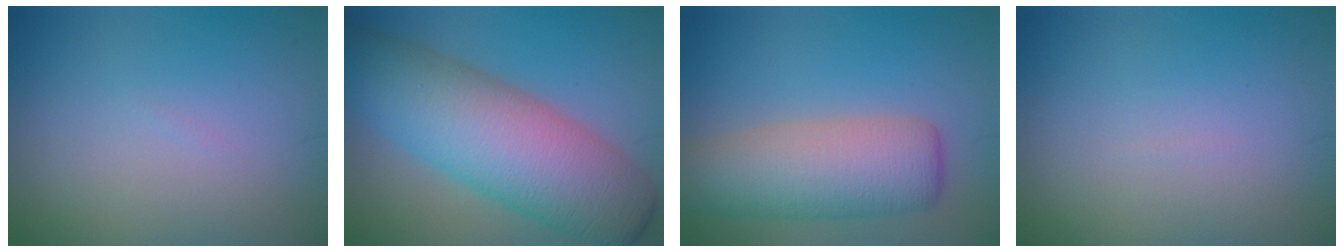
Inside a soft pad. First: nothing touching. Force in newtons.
{"total": 10.8, "press": 10.8, "slide": 0.2}
{"total": 6.8, "press": 6.8, "slide": 0.3}
{"total": 0.0}